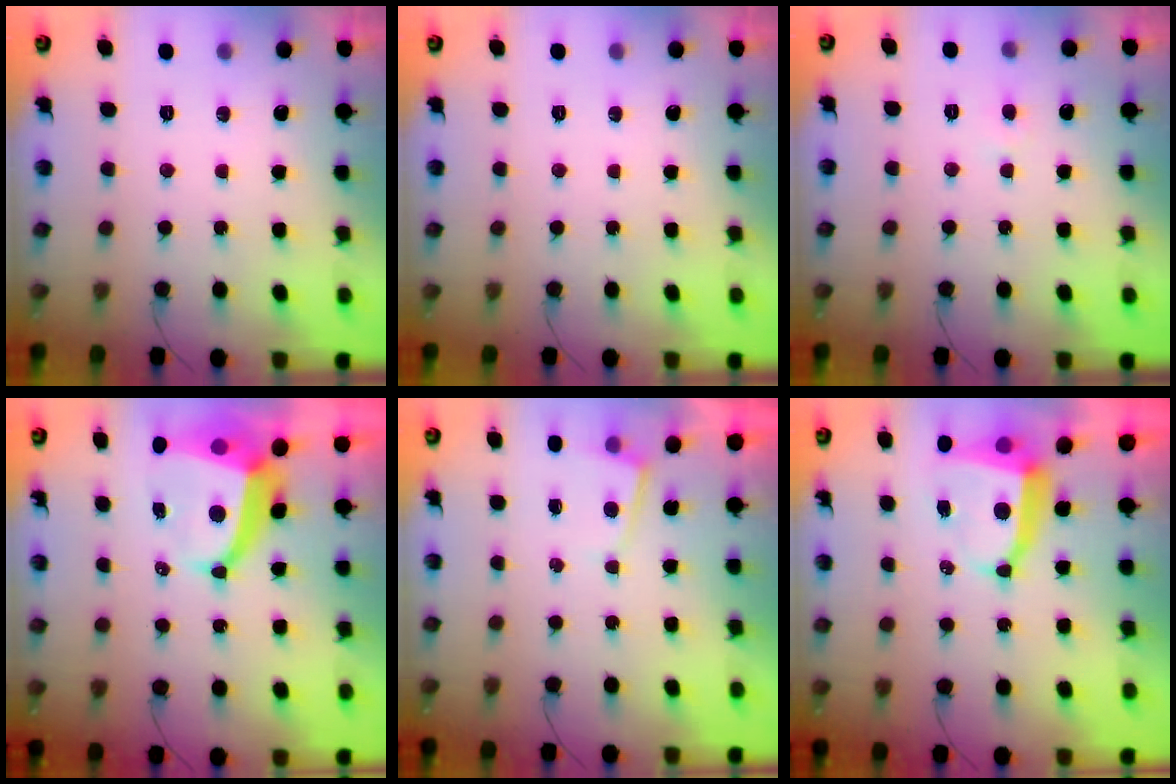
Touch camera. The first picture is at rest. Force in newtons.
{"total": 0.0}
{"total": 2.6, "press": 2.6, "slide": 0.3}
{"total": 8.4, "press": 8.3, "slide": 1.1}
{"total": 1.6, "press": 1.5, "slide": 0.2}
{"total": 7.0, "press": 7.0, "slide": 0.8}